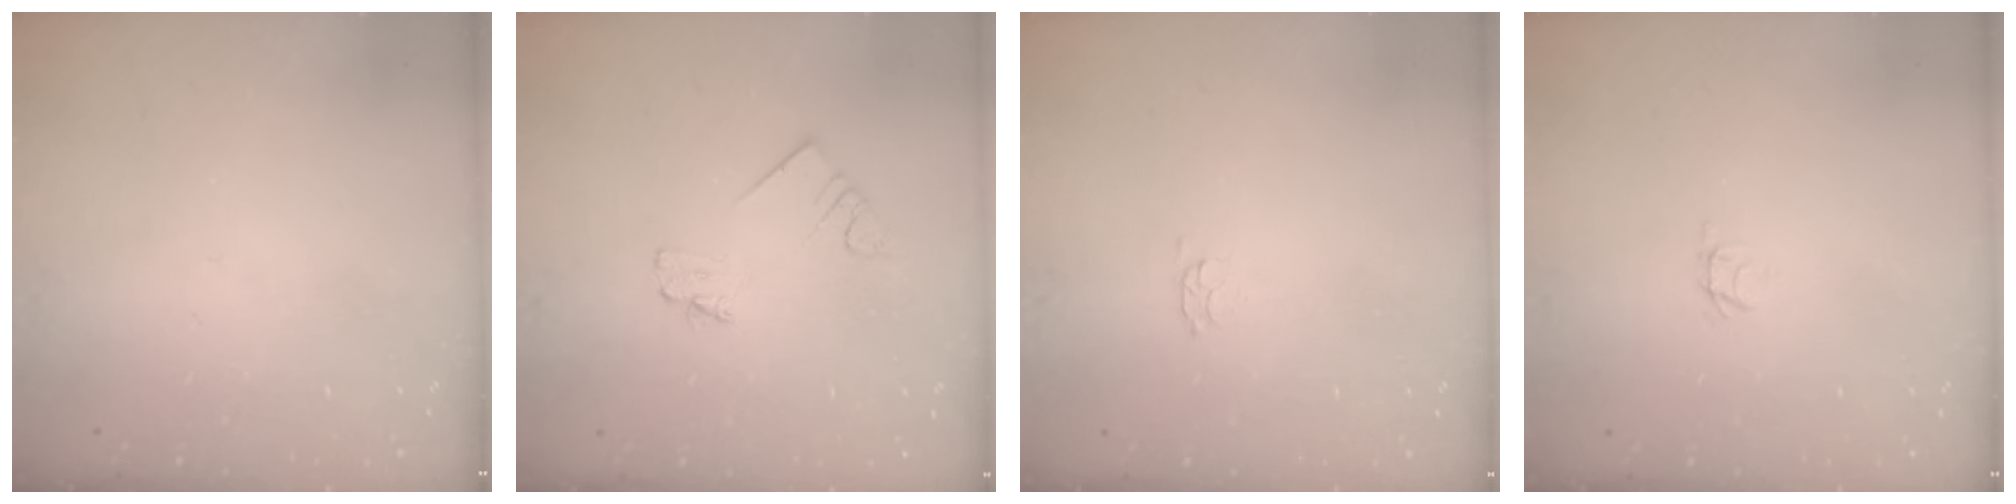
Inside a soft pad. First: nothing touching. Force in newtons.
{"total": 2.0, "press": 2.0, "slide": 0.3}
{"total": 2.8, "press": 2.7, "slide": 0.5}
{"total": 1.8, "press": 1.8, "slide": 0.1}